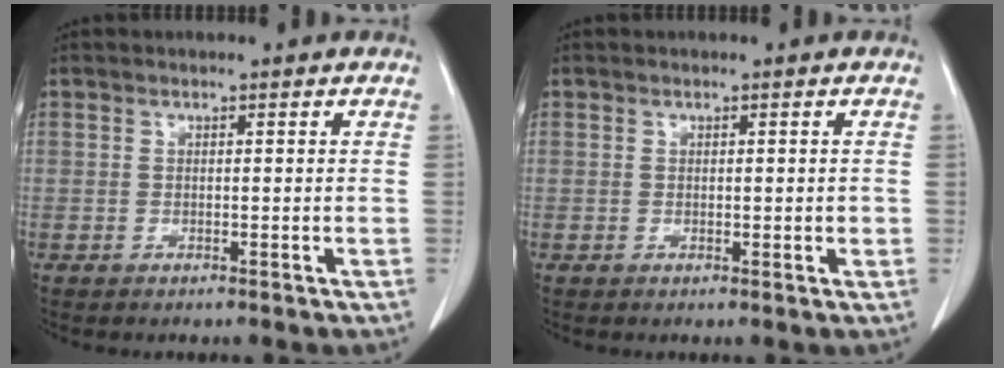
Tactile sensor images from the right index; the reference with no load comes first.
{"total": 1.3, "force": [0.1, 0.8, 1.0], "torque": [-0.013, -0.001, 0.005]}